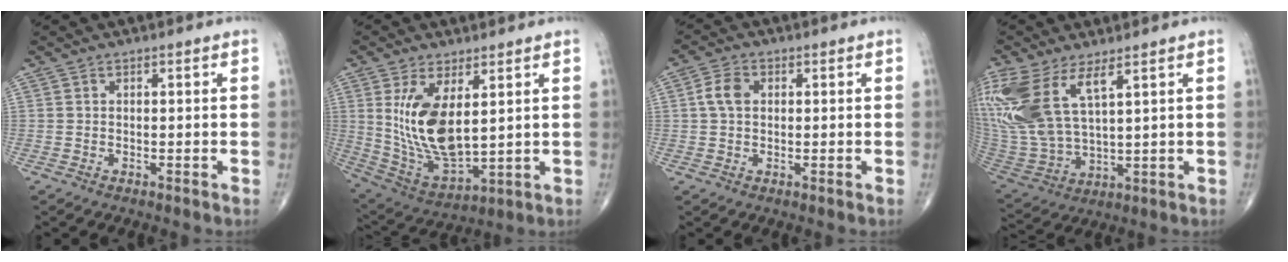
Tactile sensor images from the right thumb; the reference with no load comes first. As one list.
[{"total": 14.6, "force": [3.3, 6.8, 12.5], "torque": [-0.235, -0.024, 0.087]}, {"total": 4.1, "force": [0.6, 2.9, 2.8], "torque": [-0.056, 0.007, 0.008]}, {"total": 18.0, "force": [8.3, 7.8, 14.0], "torque": [-0.332, -0.030, 0.183]}]